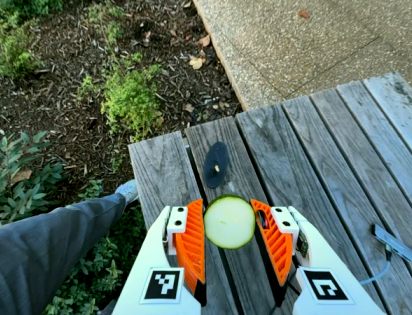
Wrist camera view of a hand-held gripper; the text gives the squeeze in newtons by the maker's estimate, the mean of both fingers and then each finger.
{"total": 9.7, "left": 9.3, "right": 10.1}